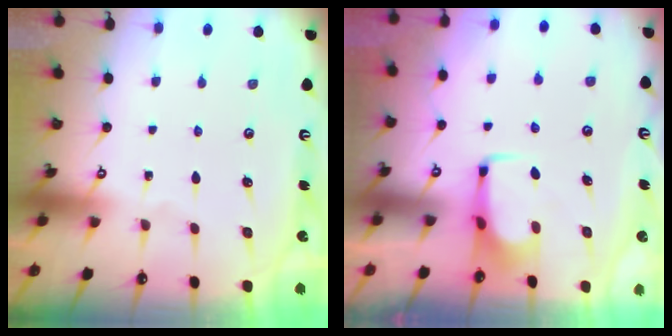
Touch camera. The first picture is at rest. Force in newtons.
{"total": 1.6, "press": 1.5, "slide": 0.5}